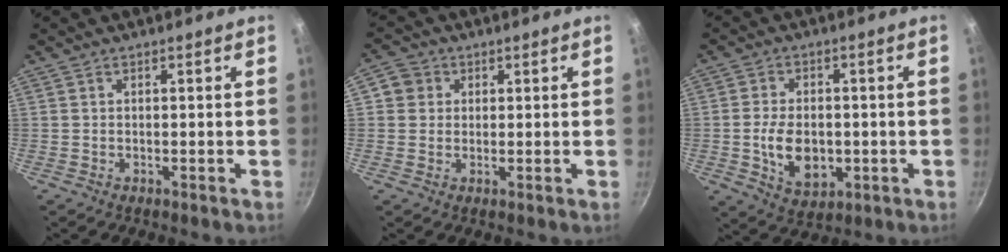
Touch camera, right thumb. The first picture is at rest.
{"total": 4.0, "force": [0.9, 3.8, 1.0], "torque": [0.017, 0.003, 0.005]}
{"total": 10.1, "force": [-1.5, 6.8, 7.3], "torque": [-0.110, 0.001, -0.020]}